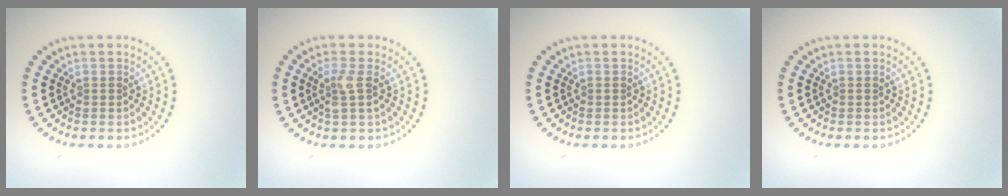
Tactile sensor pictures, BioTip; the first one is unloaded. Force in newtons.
{"total": 1.7, "press": 1.4, "slide": 1.0}
{"total": 0.0}
{"total": 0.0}